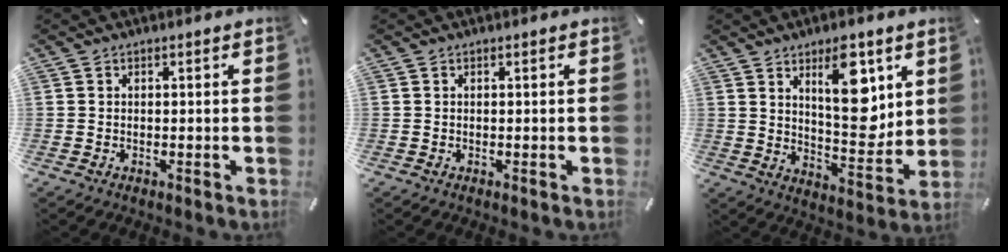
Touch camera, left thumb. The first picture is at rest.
{"total": 0.0}
{"total": 13.9, "force": [6.8, 6.4, 10.3], "torque": [-0.142, -0.043, 0.112]}